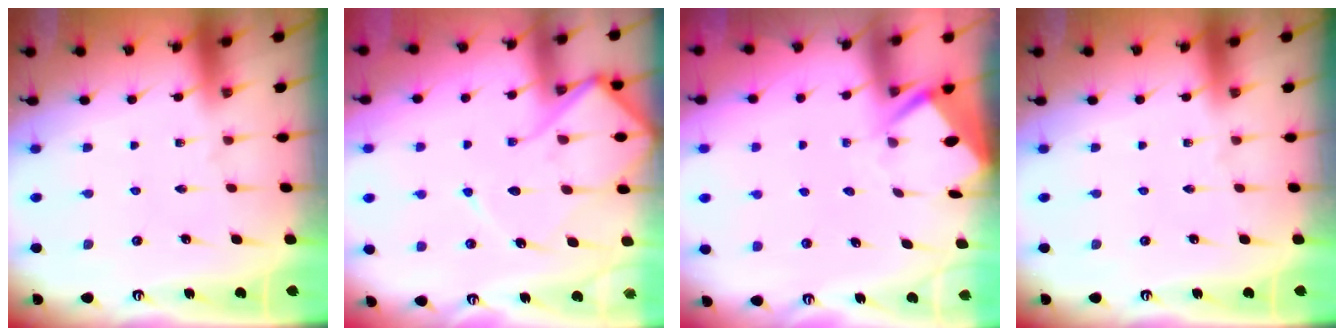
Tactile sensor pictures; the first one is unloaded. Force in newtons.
{"total": 12.7, "press": 12.6, "slide": 1.3}
{"total": 3.2, "press": 3.2, "slide": 0.3}
{"total": 0.0}